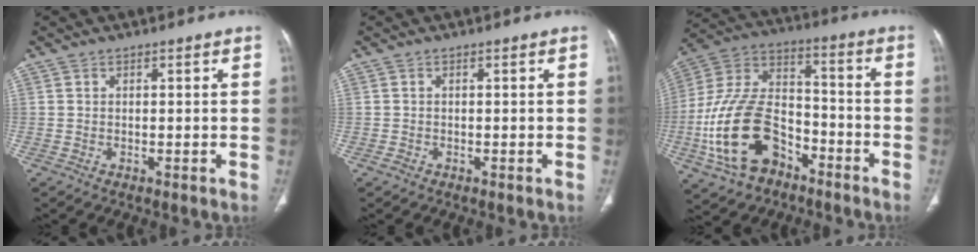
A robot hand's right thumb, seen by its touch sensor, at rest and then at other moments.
{"total": 0.7, "force": [-0.4, 0.5, 0.2], "torque": [-0.003, 0.001, -0.010]}
{"total": 20.4, "force": [-8.4, 12.8, 13.5], "torque": [-0.249, 0.064, -0.153]}